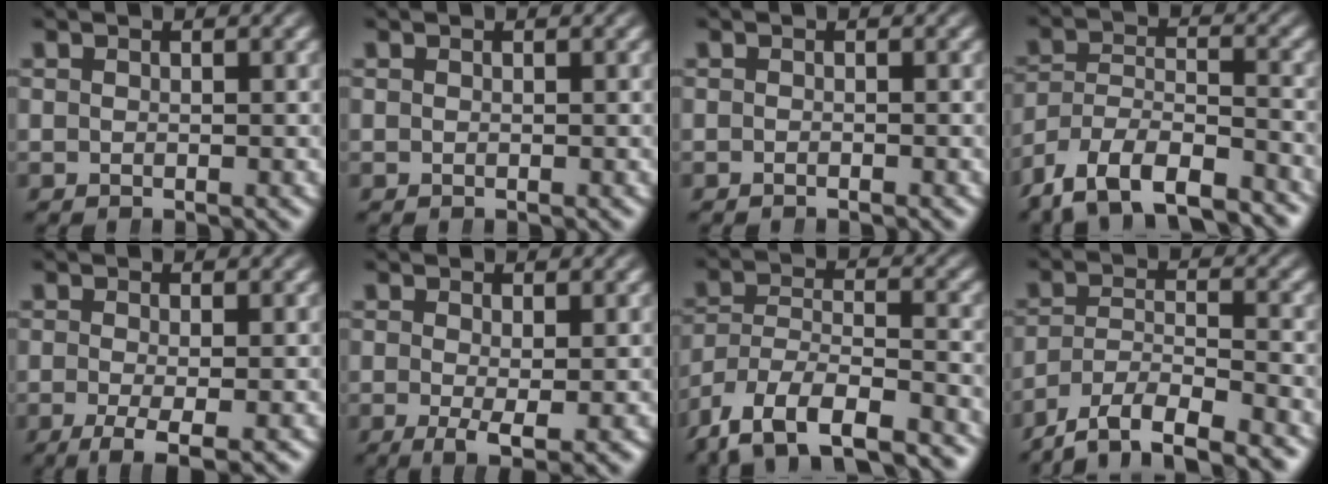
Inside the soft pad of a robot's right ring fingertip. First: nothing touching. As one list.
[{"total": 0.0}, {"total": 0.6, "force": [-0.6, -0.2, 0.1], "torque": [-0.002, -0.001, -0.010]}, {"total": 8.6, "force": [-5.7, 5.2, 3.8], "torque": [-0.091, -0.037, -0.092]}, {"total": 4.4, "force": [-2.7, 1.5, 3.1], "torque": [-0.065, -0.033, -0.029]}, {"total": 3.5, "force": [-1.3, 1.2, 3.0], "torque": [-0.054, -0.030, -0.010]}, {"total": 8.9, "force": [-5.3, 5.4, 4.7], "torque": [-0.110, -0.041, -0.076]}, {"total": 7.5, "force": [-5.0, 4.2, 3.7], "torque": [-0.067, -0.025, -0.080]}]